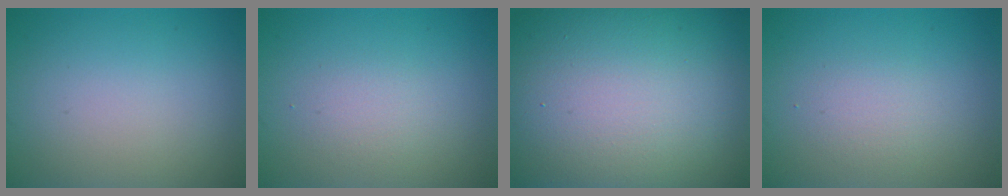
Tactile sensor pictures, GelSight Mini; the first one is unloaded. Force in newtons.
{"total": 1.4, "press": 1.4, "slide": 0.0}
{"total": 24.9, "press": 24.8, "slide": 1.4}
{"total": 1.5, "press": 1.5, "slide": 0.1}